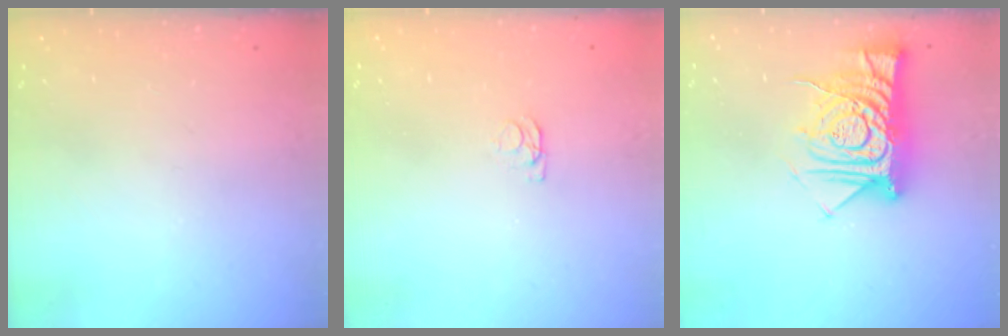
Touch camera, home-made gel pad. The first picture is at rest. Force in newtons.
{"total": 1.2, "press": 1.1, "slide": 0.3}
{"total": 12.6, "press": 12.6, "slide": 1.1}